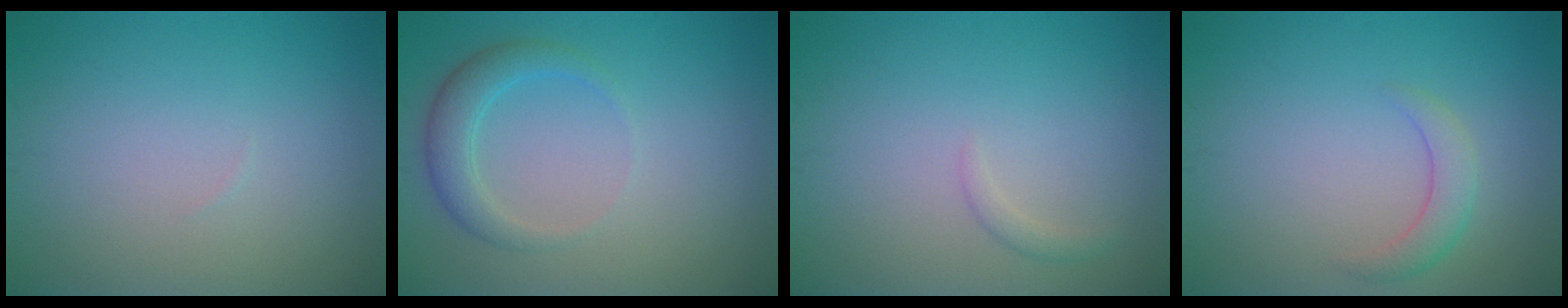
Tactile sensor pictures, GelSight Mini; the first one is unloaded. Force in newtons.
{"total": 2.7, "press": 2.7, "slide": 0.1}
{"total": 0.8, "press": 0.8, "slide": 0.0}
{"total": 2.0, "press": 2.0, "slide": 0.0}